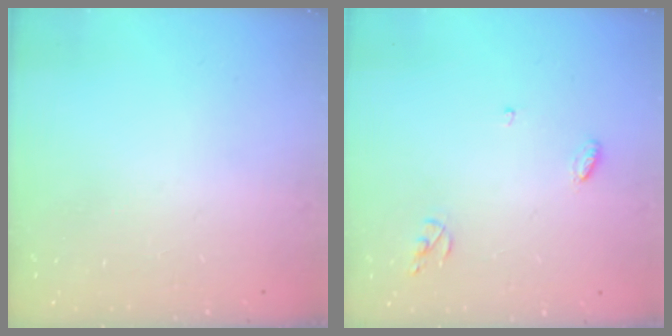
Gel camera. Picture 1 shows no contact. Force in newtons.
{"total": 4.7, "press": 4.7, "slide": 0.1}